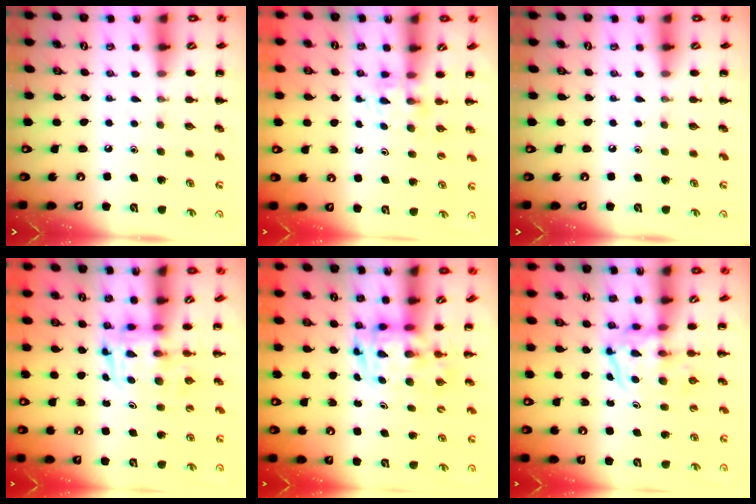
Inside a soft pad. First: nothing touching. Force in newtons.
{"total": 2.8, "press": 2.6, "slide": 1.1}
{"total": 0.0}
{"total": 3.0, "press": 3.0, "slide": 0.5}
{"total": 3.5, "press": 3.4, "slide": 0.7}
{"total": 3.8, "press": 3.8, "slide": 0.4}